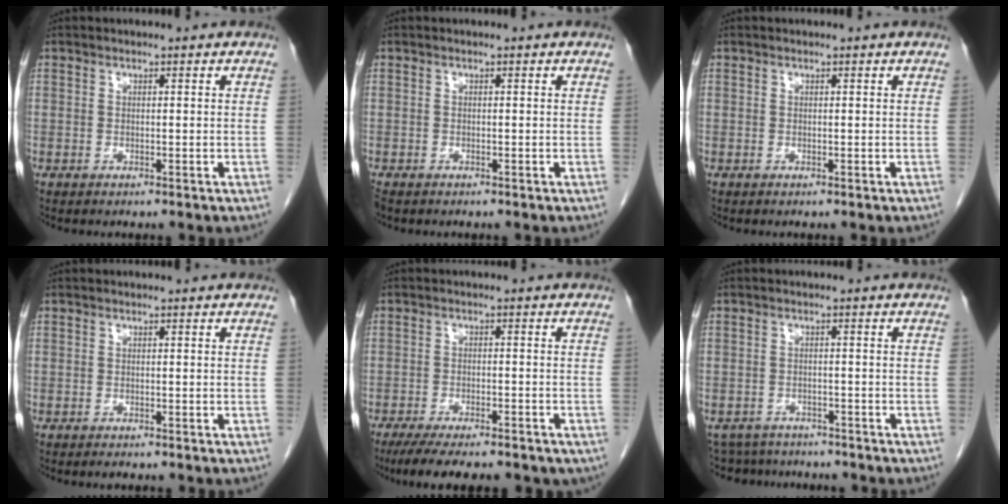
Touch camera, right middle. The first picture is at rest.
{"total": 1.1, "force": [-0.9, 0.5, 0.4], "torque": [-0.013, -0.003, -0.015]}
{"total": 0.0}
{"total": 0.6, "force": [-0.5, 0.1, 0.2], "torque": [-0.008, -0.003, -0.006]}
{"total": 13.3, "force": [-10.5, 3.7, 7.3], "torque": [-0.119, -0.012, -0.143]}
{"total": 7.0, "force": [-6.4, 2.6, 0.8], "torque": [-0.014, 0.004, -0.088]}